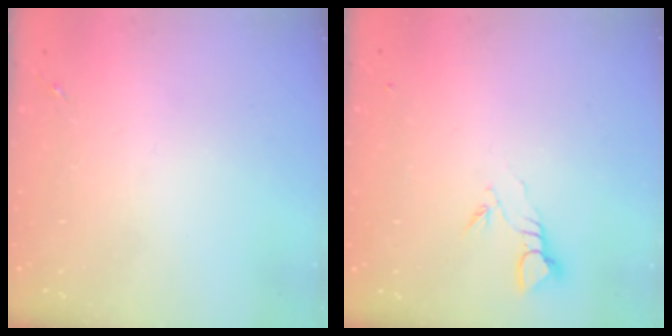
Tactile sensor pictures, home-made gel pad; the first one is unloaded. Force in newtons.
{"total": 3.7, "press": 3.7, "slide": 0.3}